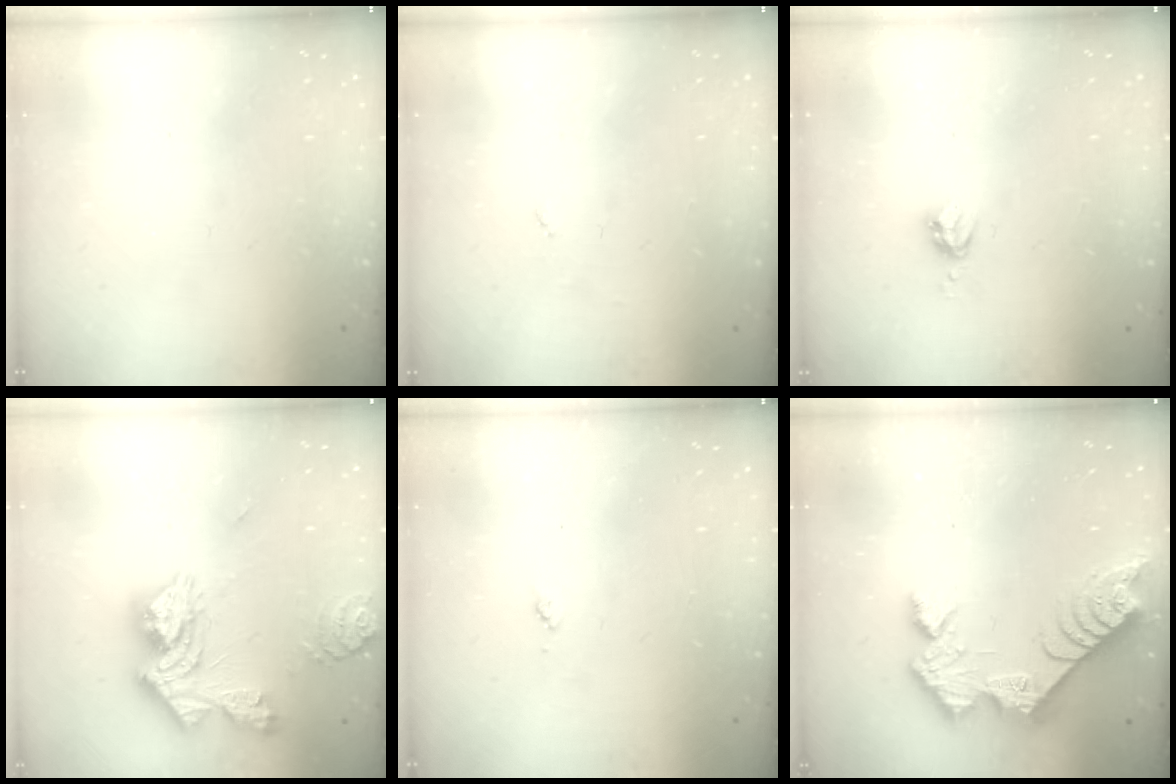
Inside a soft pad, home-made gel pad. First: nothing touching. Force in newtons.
{"total": 2.7, "press": 2.7, "slide": 0.4}
{"total": 4.0, "press": 3.9, "slide": 0.6}
{"total": 18.5, "press": 18.4, "slide": 1.6}
{"total": 4.0, "press": 3.9, "slide": 0.5}
{"total": 12.1, "press": 12.1, "slide": 0.8}